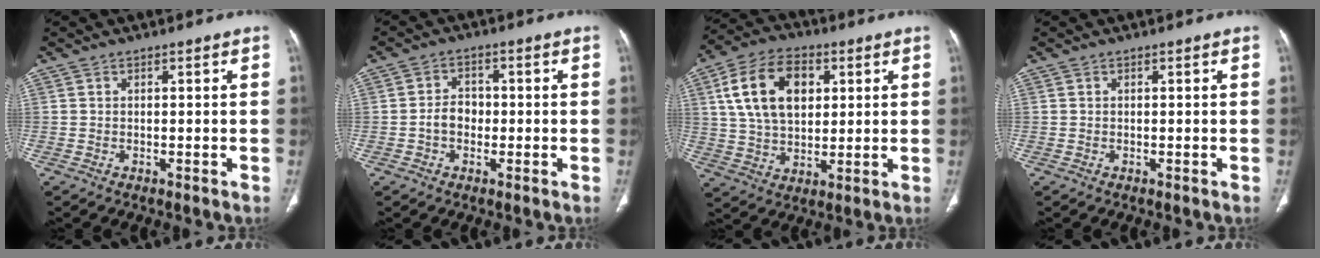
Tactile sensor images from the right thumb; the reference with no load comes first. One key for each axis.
{"total": 4.0, "fx": -0.8, "fy": 3.1, "fz": 2.4, "tx": -0.028, "ty": 0.015, "tz": -0.021}
{"total": 15.3, "fx": 4.4, "fy": 9.8, "fz": 10.8, "tx": -0.173, "ty": 0.001, "tz": 0.081}
{"total": 0.0}